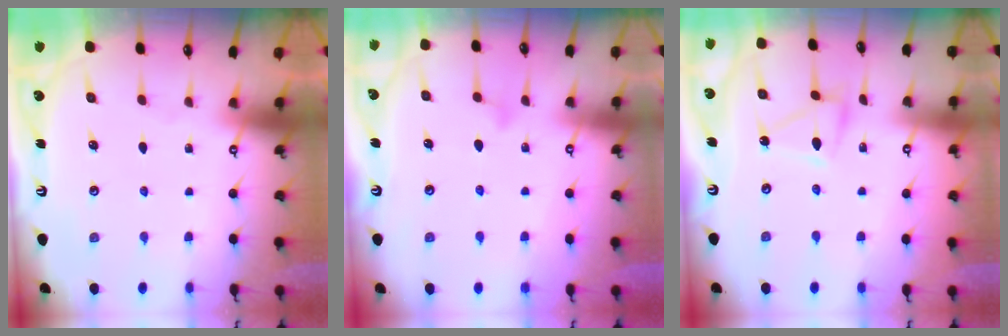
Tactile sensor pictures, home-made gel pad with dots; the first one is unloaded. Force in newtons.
{"total": 6.5, "press": 6.4, "slide": 0.4}
{"total": 6.7, "press": 6.7, "slide": 0.3}